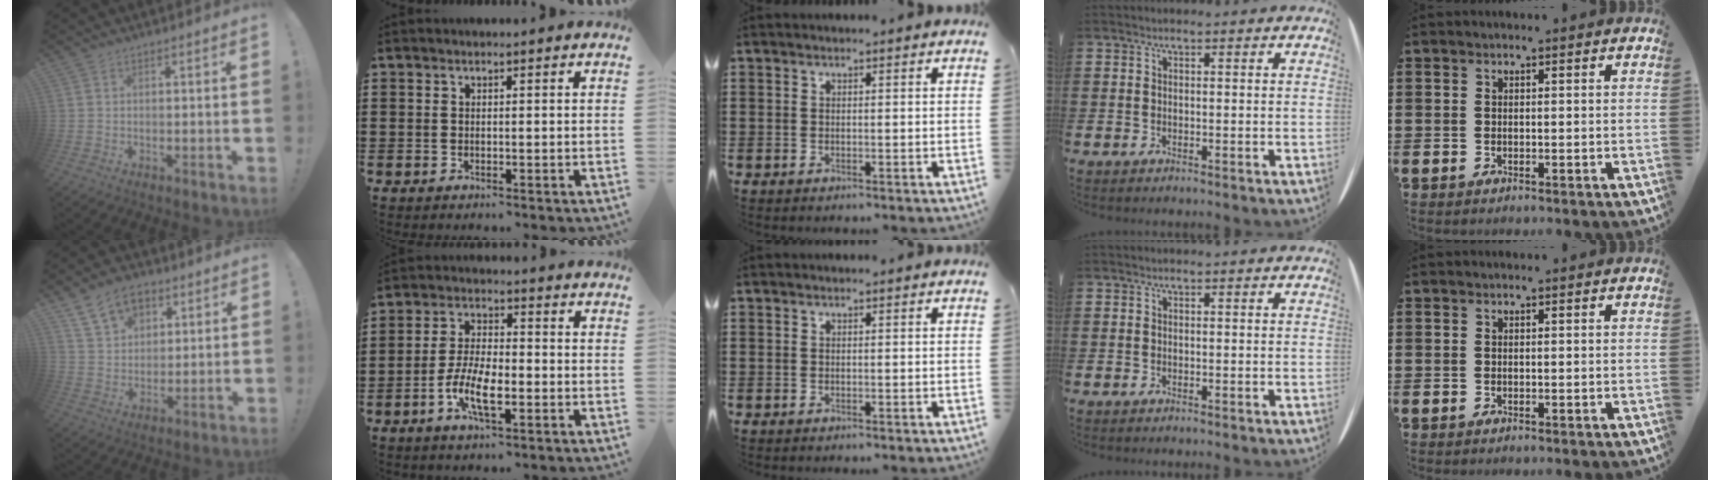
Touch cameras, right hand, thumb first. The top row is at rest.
{"thumb": {"total": 11.7, "force": [6.7, 8.0, 5.4], "torque": [-0.084, -0.026, 0.128]}, "index": {"total": 7.5, "force": [-3.0, 2.7, 6.4], "torque": [-0.145, -0.010, -0.061]}}